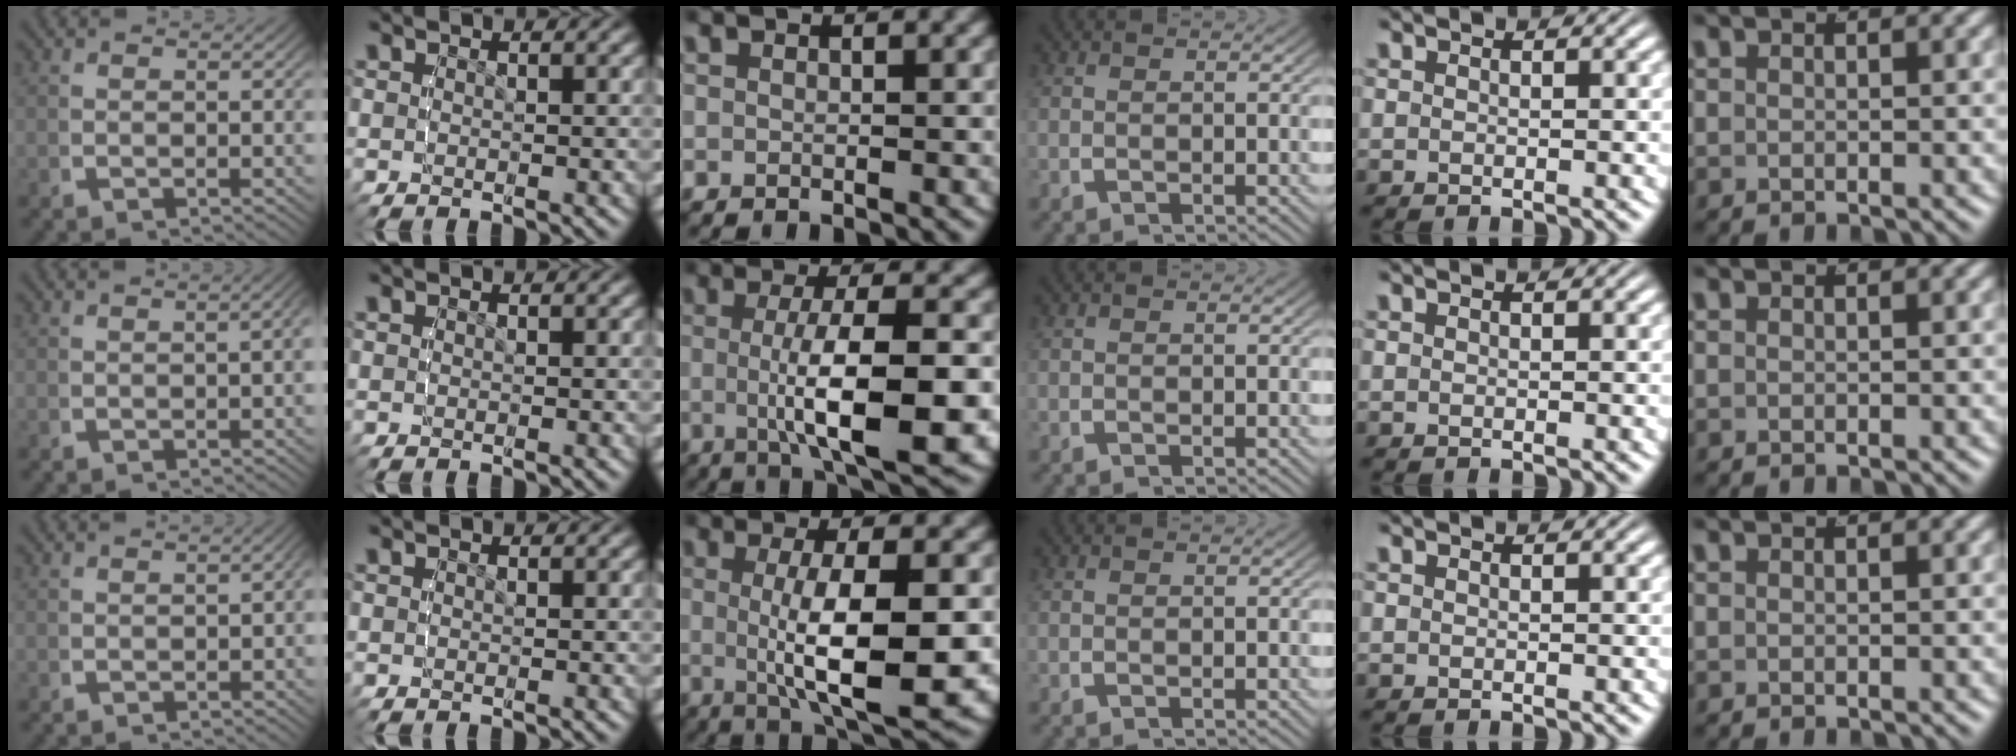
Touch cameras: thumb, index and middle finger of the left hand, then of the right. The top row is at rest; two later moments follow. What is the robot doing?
{"motion": "lift_and_place", "object": "cubes"}